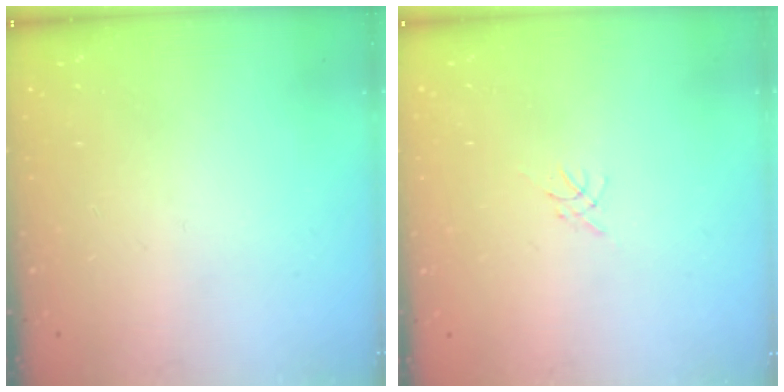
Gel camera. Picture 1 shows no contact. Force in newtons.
{"total": 0.0}